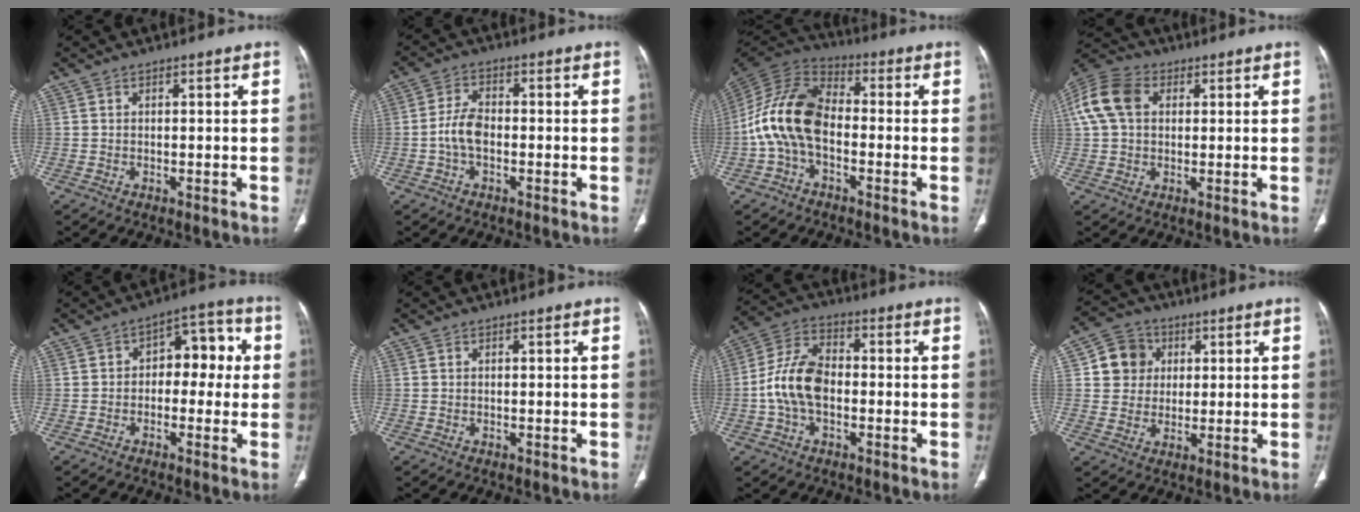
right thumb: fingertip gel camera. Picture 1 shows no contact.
{"total": 5.1, "force": [-1.2, 2.9, 4.1], "torque": [-0.081, 0.017, -0.027]}
{"total": 14.2, "force": [-2.4, 8.7, 10.9], "torque": [-0.213, 0.037, -0.055]}
{"total": 12.1, "force": [3.0, 8.6, 7.9], "torque": [-0.164, 0.025, 0.052]}
{"total": 9.1, "force": [0.3, 5.8, 7.0], "torque": [-0.048, 0.038, -0.006]}
{"total": 0.0}
{"total": 10.7, "force": [-1.6, 6.7, 8.2], "torque": [-0.160, 0.032, -0.038]}
{"total": 9.7, "force": [2.3, 8.9, 3.1], "torque": [-0.032, 0.004, 0.034]}